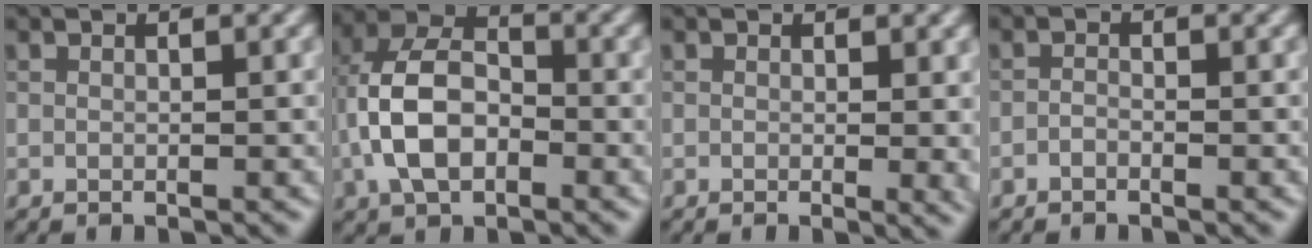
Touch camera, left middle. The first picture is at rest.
{"total": 6.7, "force": [-1.7, 4.0, 5.1], "torque": [-0.104, 0.014, -0.038]}
{"total": 2.0, "force": [0.2, 0.5, 1.9], "torque": [-0.020, -0.007, 0.003]}
{"total": 0.7, "force": [-0.6, 0.3, 0.3], "torque": [-0.006, 0.000, -0.012]}